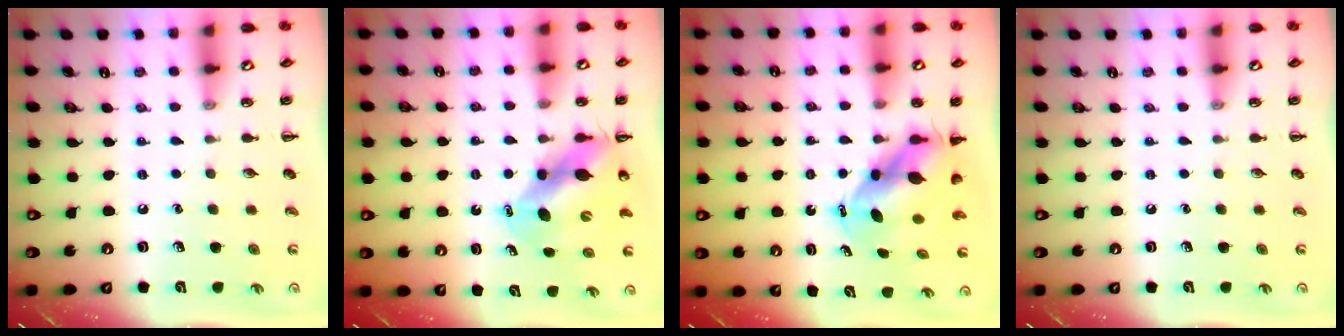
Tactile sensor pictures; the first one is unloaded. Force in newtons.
{"total": 10.0, "press": 9.6, "slide": 2.7}
{"total": 6.8, "press": 6.6, "slide": 1.6}
{"total": 0.0}